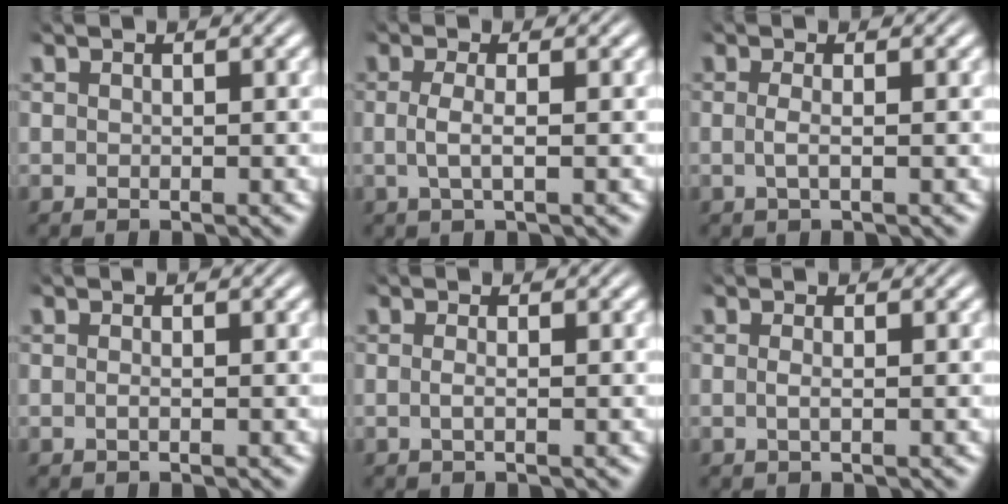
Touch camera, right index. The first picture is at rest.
{"total": 2.0, "force": [-0.2, 0.1, 2.0], "torque": [-0.048, -0.010, 0.002]}
{"total": 1.3, "force": [-0.3, -0.3, 1.2], "torque": [-0.035, -0.013, 0.001]}
{"total": 0.5, "force": [-0.3, -0.2, 0.4], "torque": [-0.013, -0.007, -0.003]}
{"total": 0.9, "force": [-0.4, -0.4, 0.8], "torque": [-0.025, -0.012, -0.002]}
{"total": 0.9, "force": [-0.3, -0.3, 0.8], "torque": [-0.025, -0.013, 0.001]}